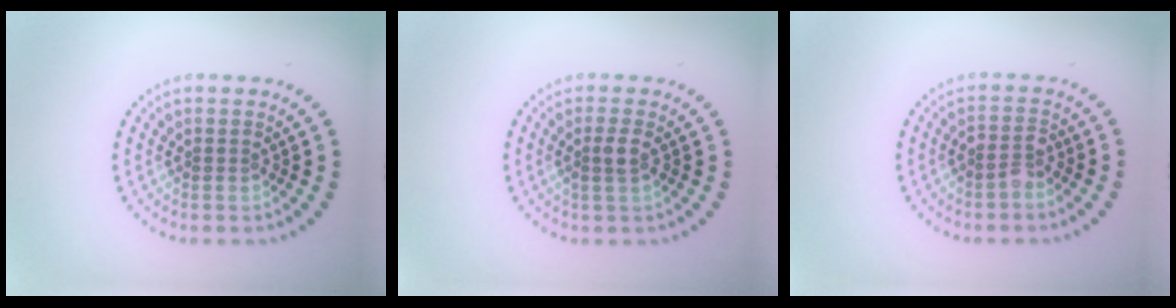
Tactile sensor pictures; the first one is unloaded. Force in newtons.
{"total": 1.5, "press": 1.3, "slide": 0.8}
{"total": 1.5, "press": 1.3, "slide": 0.8}